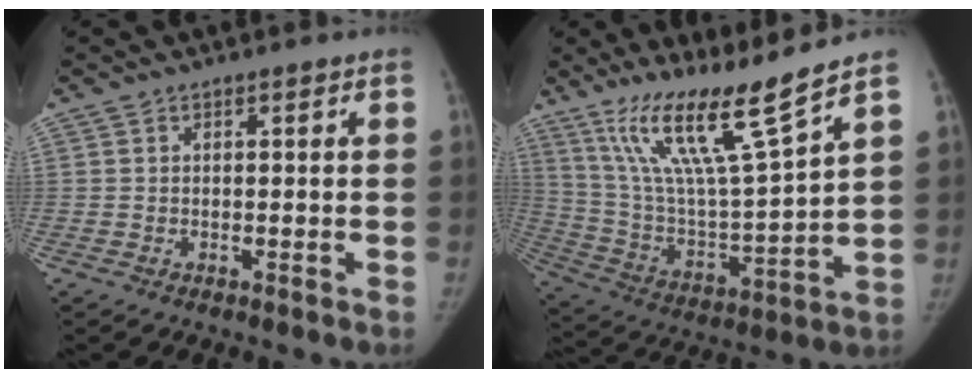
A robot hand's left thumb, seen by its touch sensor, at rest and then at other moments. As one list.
[{"total": 17.5, "force": [12.6, 0.6, 12.1], "torque": [-0.207, -0.073, 0.242]}]